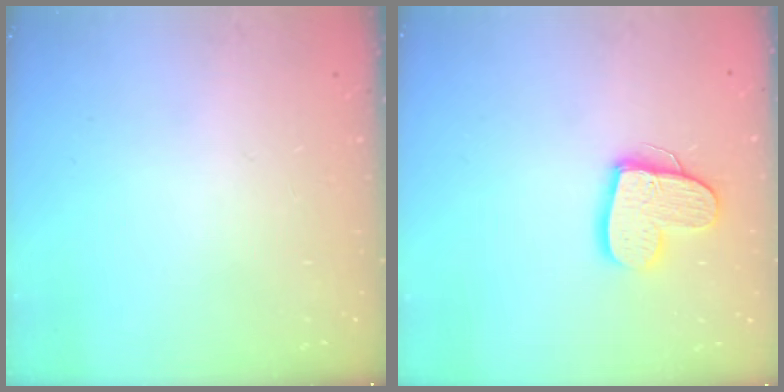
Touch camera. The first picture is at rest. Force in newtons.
{"total": 12.9, "press": 12.9, "slide": 1.0}